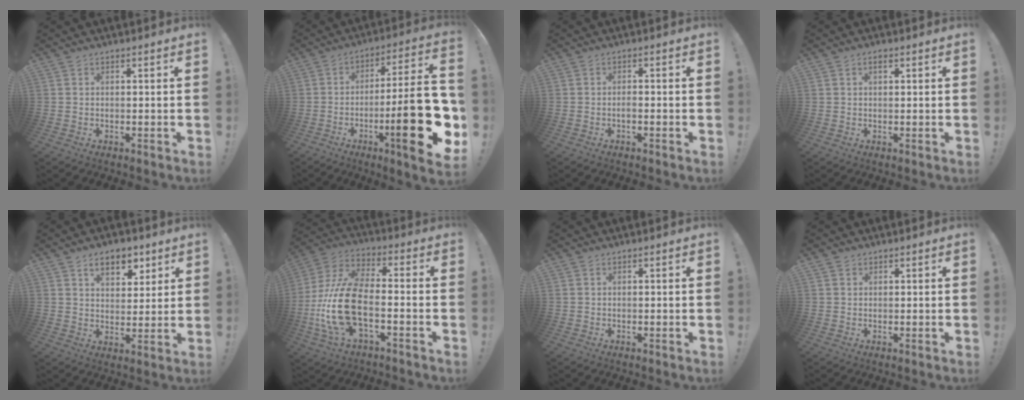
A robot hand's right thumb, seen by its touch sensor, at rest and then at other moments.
{"total": 25.4, "force": [-7.1, 5.7, 23.7], "torque": [-0.361, 0.035, -0.107]}
{"total": 1.4, "force": [-0.8, 0.4, 1.1], "torque": [-0.018, 0.004, -0.015]}
{"total": 1.1, "force": [0.6, 0.5, 0.8], "torque": [-0.009, -0.001, 0.008]}
{"total": 9.5, "force": [5.4, 5.5, 5.5], "torque": [-0.078, -0.020, 0.098]}
{"total": 17.3, "force": [-4.2, 8.5, 14.4], "torque": [-0.305, 0.015, -0.067]}
{"total": 0.0}
{"total": 1.0, "force": [0.6, 0.7, 0.1], "torque": [0.000, 0.000, 0.012]}